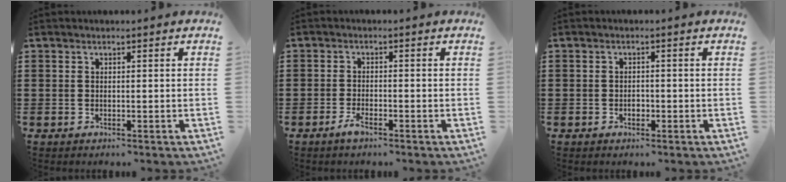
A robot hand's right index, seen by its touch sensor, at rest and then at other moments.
{"total": 2.2, "force": [-1.5, 0.4, 1.6], "torque": [-0.035, -0.003, -0.029]}
{"total": 1.3, "force": [-0.4, 0.8, 1.0], "torque": [-0.020, -0.001, -0.007]}